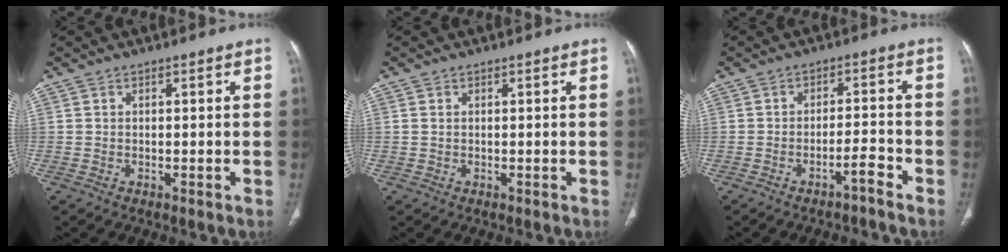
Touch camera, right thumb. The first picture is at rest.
{"total": 0.8, "force": [0.2, 0.5, 0.6], "torque": [-0.018, 0.005, 0.010]}
{"total": 3.3, "force": [-2.6, 0.4, 2.1], "torque": [-0.038, 0.028, -0.041]}